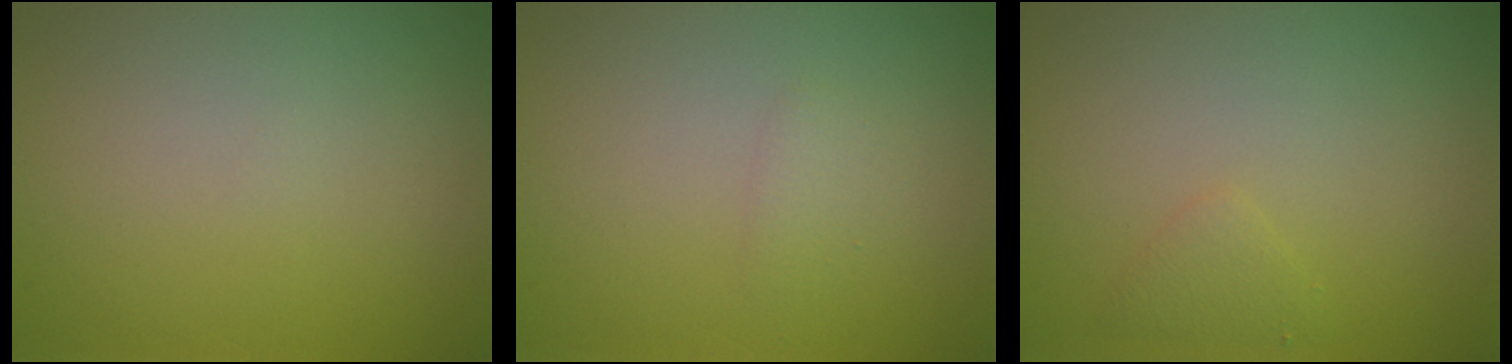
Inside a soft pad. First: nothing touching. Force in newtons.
{"total": 0.9, "press": 0.9, "slide": 0.1}
{"total": 1.0, "press": 1.0, "slide": 0.1}